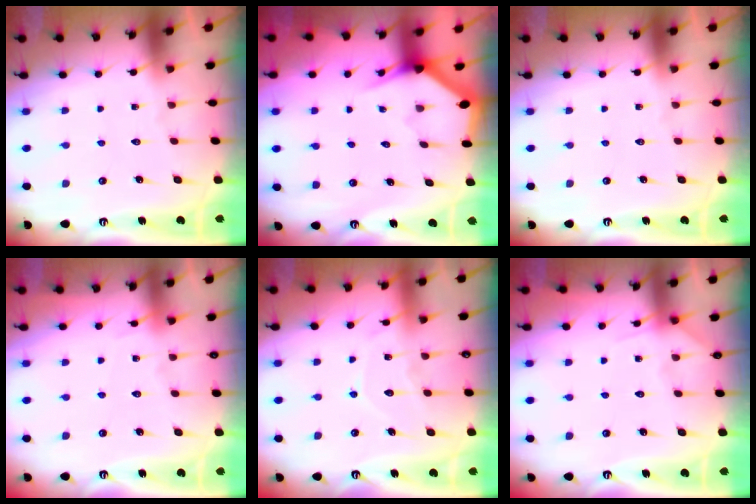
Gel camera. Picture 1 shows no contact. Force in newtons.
{"total": 3.0, "press": 3.0, "slide": 0.1}
{"total": 0.0}
{"total": 4.8, "press": 4.8, "slide": 0.6}
{"total": 8.0, "press": 8.0, "slide": 0.8}
{"total": 5.5, "press": 5.5, "slide": 0.5}